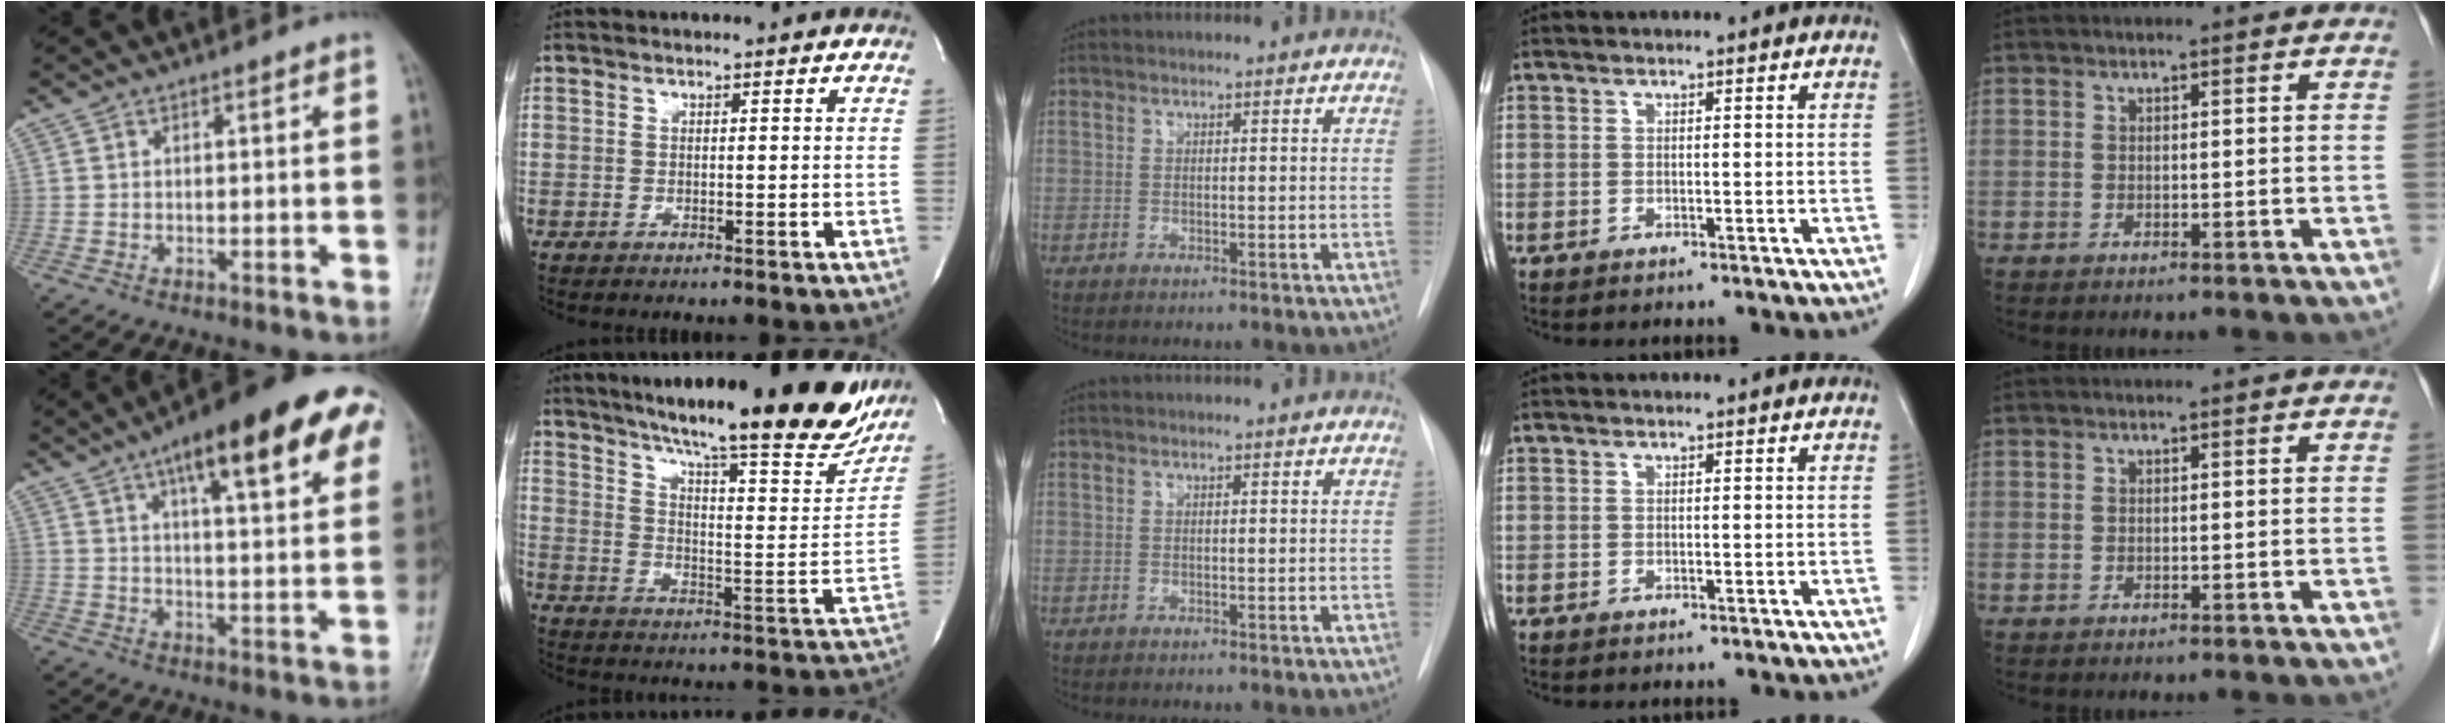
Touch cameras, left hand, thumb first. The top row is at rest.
{"thumb": {"total": 22.4, "force": [11.0, 6.4, 18.5], "torque": [-0.237, -0.003, 0.150]}, "index": {"total": 28.5, "force": [23.5, 3.7, 15.7], "torque": [-0.238, -0.056, 0.308]}}